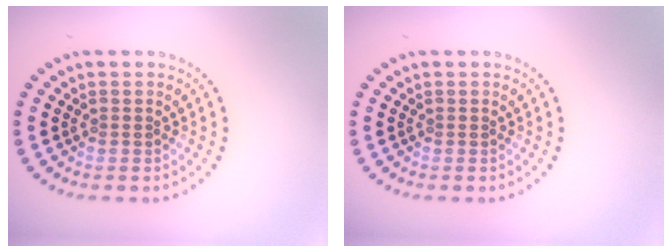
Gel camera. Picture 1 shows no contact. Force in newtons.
{"total": 0.0}